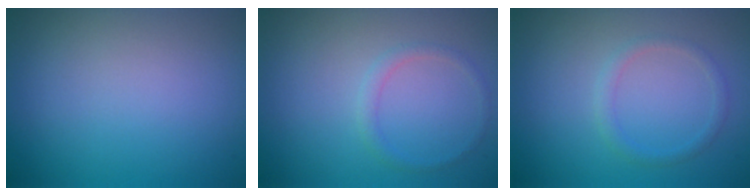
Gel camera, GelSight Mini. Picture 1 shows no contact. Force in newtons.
{"total": 1.0, "press": 1.0, "slide": 0.1}
{"total": 1.3, "press": 1.3, "slide": 0.1}